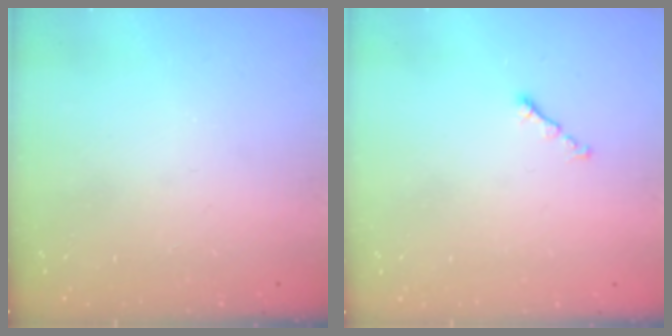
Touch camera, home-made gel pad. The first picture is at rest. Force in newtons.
{"total": 0.8, "press": 0.6, "slide": 0.4}